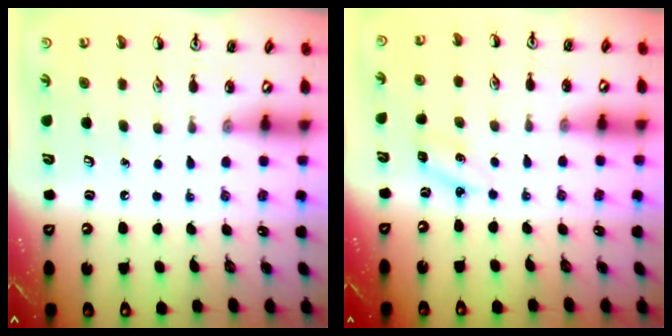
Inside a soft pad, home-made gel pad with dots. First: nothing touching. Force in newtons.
{"total": 2.9, "press": 2.7, "slide": 0.9}